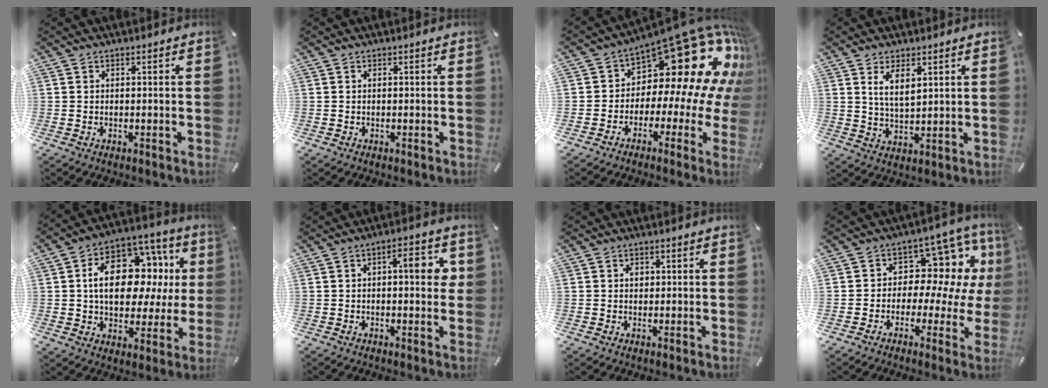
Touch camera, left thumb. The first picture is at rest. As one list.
[{"total": 0.0}, {"total": 20.5, "force": [9.6, 10.6, 14.7], "torque": [-0.218, -0.086, 0.162]}, {"total": 6.2, "force": [3.0, 2.3, 4.9], "torque": [-0.104, -0.005, 0.050]}, {"total": 20.0, "force": [4.1, 12.7, 14.9], "torque": [-0.242, -0.013, 0.070]}, {"total": 7.2, "force": [0.9, 2.7, 6.6], "torque": [-0.094, 0.002, 0.008]}, {"total": 1.6, "force": [0.2, 1.4, 0.8], "torque": [-0.010, 0.002, 0.000]}, {"total": 11.2, "force": [3.3, 8.2, 6.9], "torque": [-0.099, -0.031, 0.063]}]